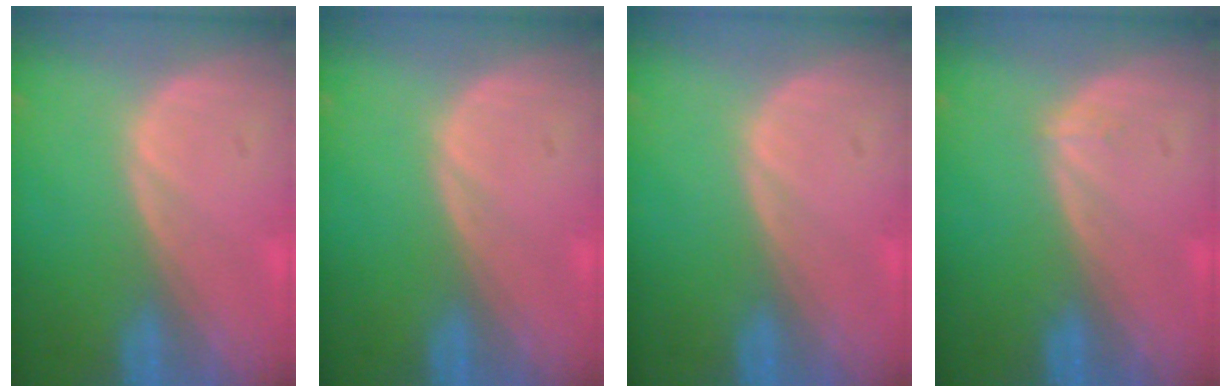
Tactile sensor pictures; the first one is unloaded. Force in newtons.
{"total": 0.0}
{"total": 0.0}
{"total": 0.5, "press": 0.5, "slide": 0.2}